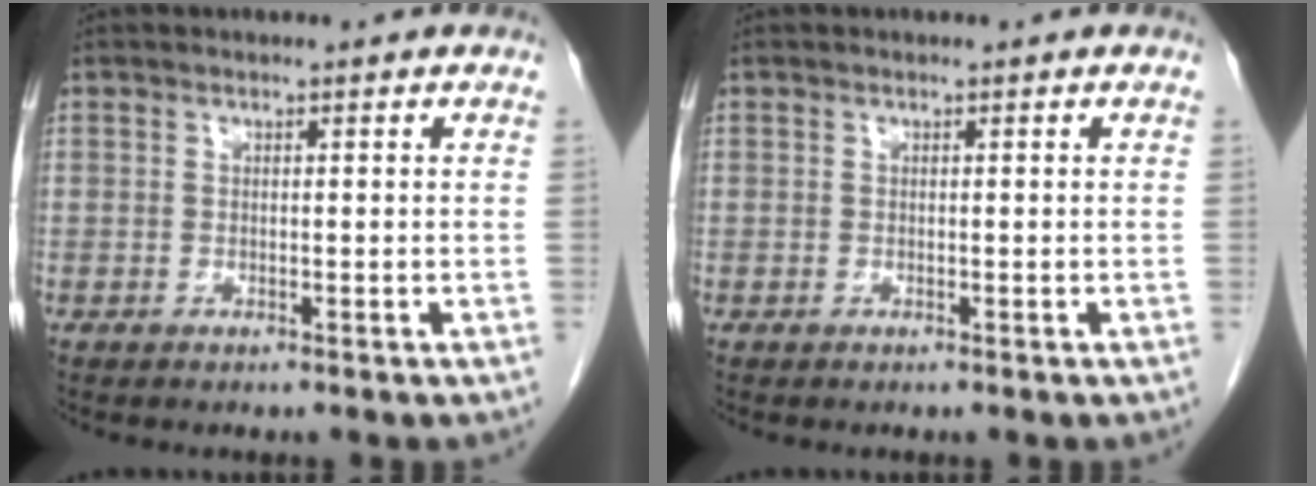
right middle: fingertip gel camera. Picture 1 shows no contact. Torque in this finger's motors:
{"motor_torque": [0.28, 0.18, -0.01, 0.00]}